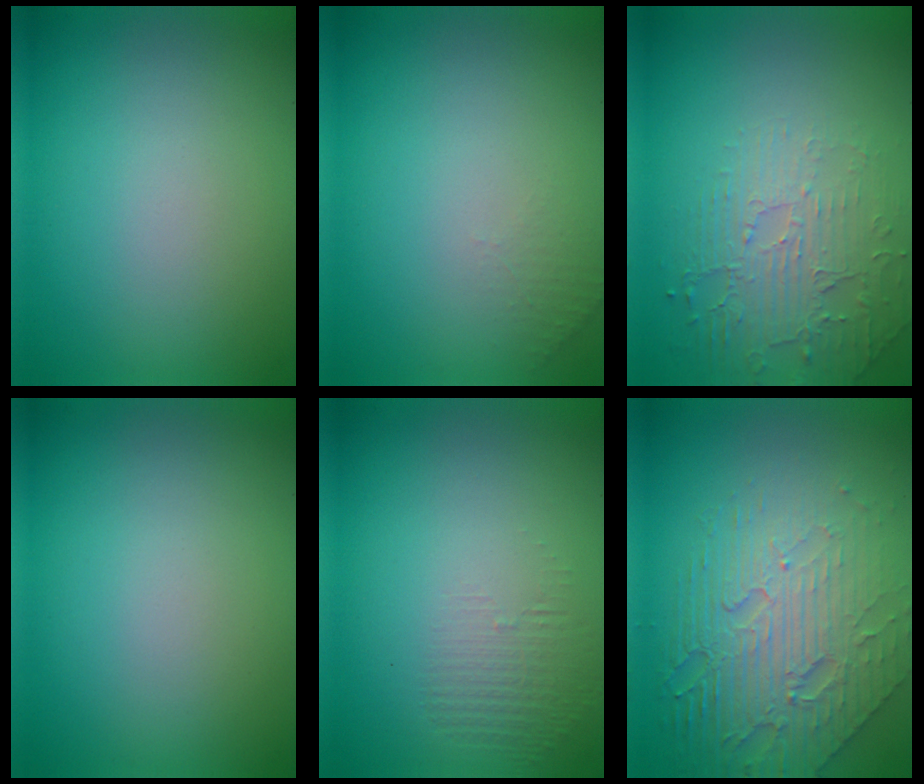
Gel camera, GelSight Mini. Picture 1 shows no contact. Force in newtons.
{"total": 1.0, "press": 0.9, "slide": 0.3}
{"total": 2.6, "press": 2.1, "slide": 1.5}
{"total": 0.0}
{"total": 1.2, "press": 0.1, "slide": 1.2}
{"total": 8.1, "press": 5.5, "slide": 5.9}